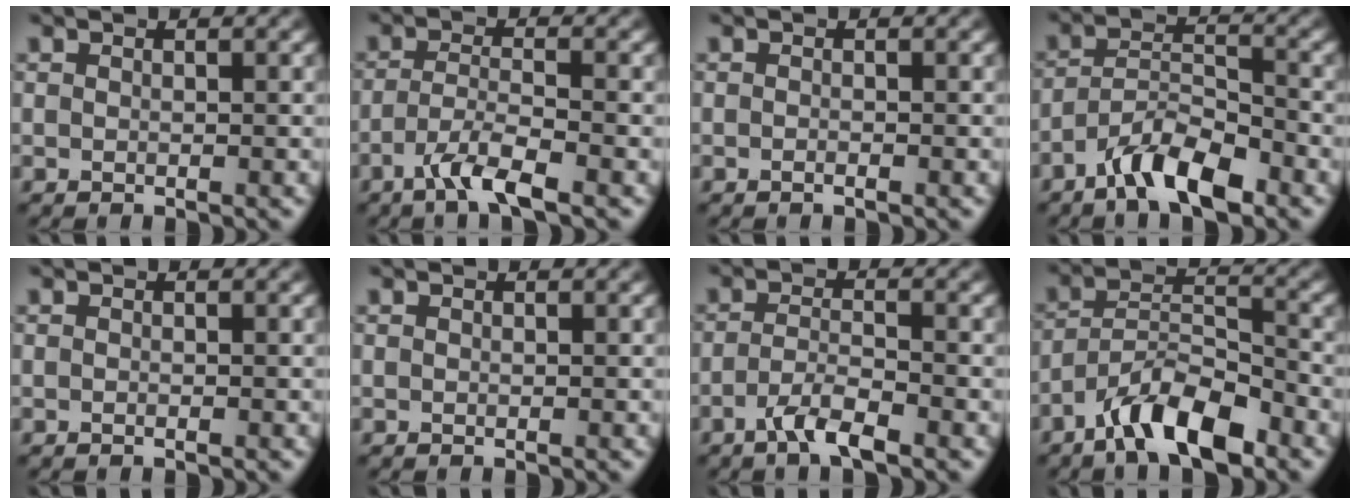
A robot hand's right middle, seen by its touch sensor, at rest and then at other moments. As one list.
[{"total": 3.7, "force": [-2.3, 0.5, 2.9], "torque": [-0.058, 0.002, -0.052]}, {"total": 0.5, "force": [-0.3, 0.1, 0.4], "torque": [-0.006, -0.001, -0.006]}, {"total": 5.4, "force": [-3.9, 1.6, 3.4], "torque": [-0.058, 0.005, -0.076]}, {"total": 0.0}, {"total": 0.0}, {"total": 3.0, "force": [-1.9, 0.6, 2.3], "torque": [-0.046, 0.004, -0.043]}, {"total": 6.7, "force": [-4.7, 2.0, 4.3], "torque": [-0.070, 0.008, -0.087]}]